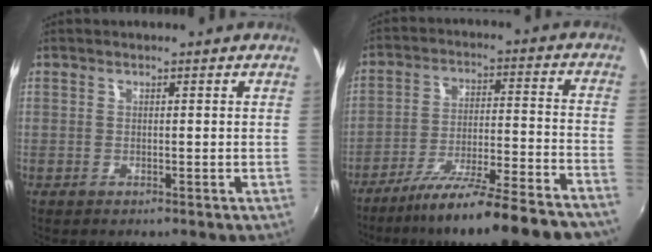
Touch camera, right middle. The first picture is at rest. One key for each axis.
{"total": 21.9, "fx": -18.7, "fy": 1.2, "fz": 11.3, "tx": -0.191, "ty": -0.049, "tz": -0.273}